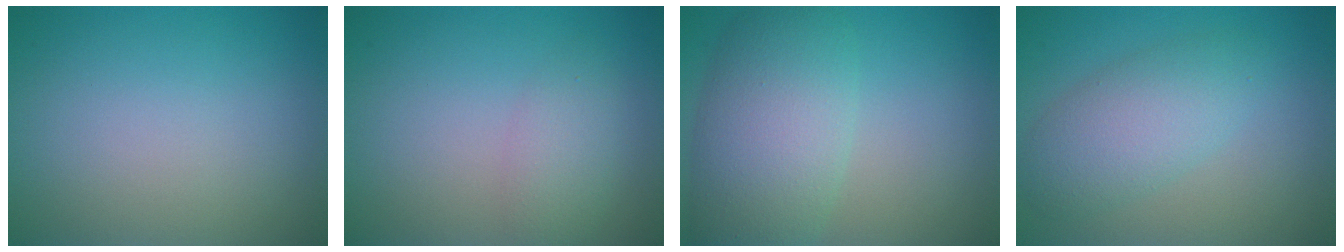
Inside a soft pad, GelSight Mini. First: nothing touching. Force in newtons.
{"total": 2.3, "press": 2.3, "slide": 0.1}
{"total": 7.5, "press": 7.5, "slide": 0.1}
{"total": 4.3, "press": 4.3, "slide": 0.1}